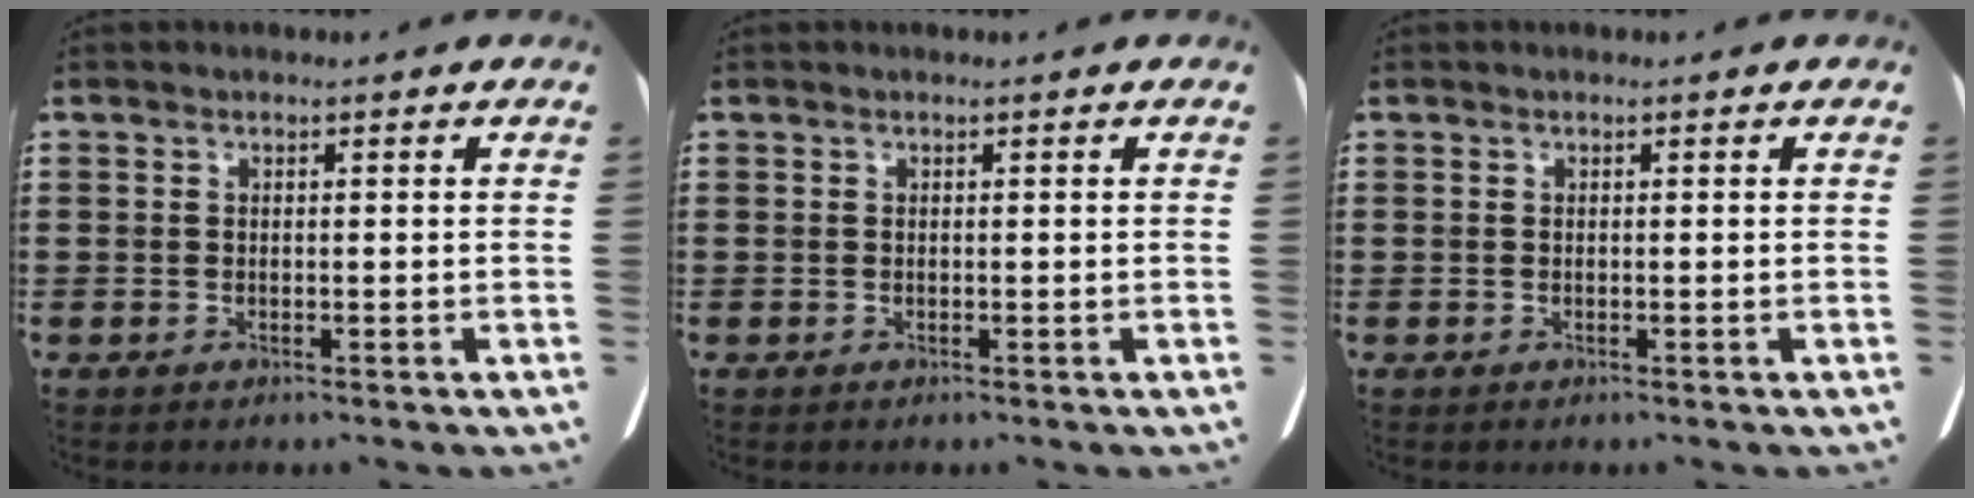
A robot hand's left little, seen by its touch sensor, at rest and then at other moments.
{"total": 0.0}
{"total": 0.0}